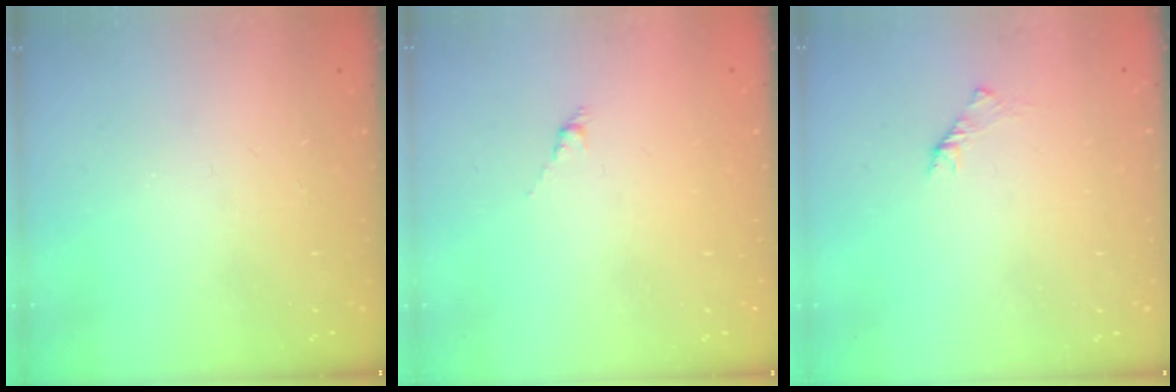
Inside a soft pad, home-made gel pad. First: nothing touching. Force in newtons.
{"total": 0.0}
{"total": 1.6, "press": 1.4, "slide": 0.6}